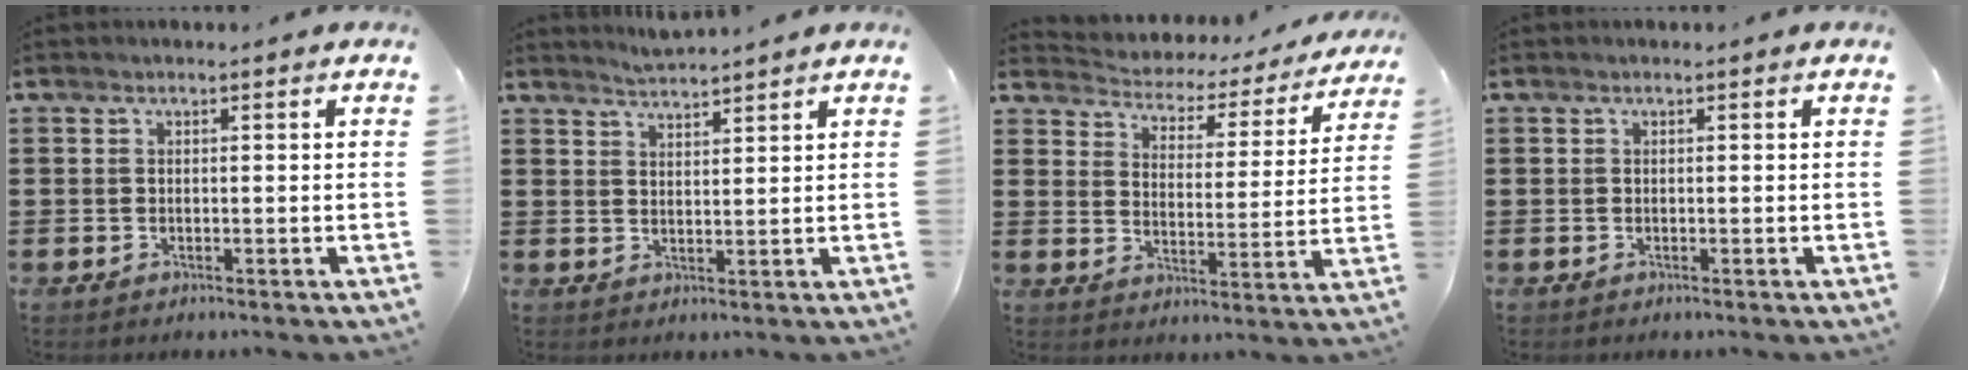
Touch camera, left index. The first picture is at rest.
{"total": 2.7, "force": [2.7, -0.5, -0.1], "torque": [-0.005, -0.008, 0.051]}
{"total": 3.3, "force": [3.2, 0.8, 0.0], "torque": [-0.025, -0.029, 0.046]}
{"total": 0.0}